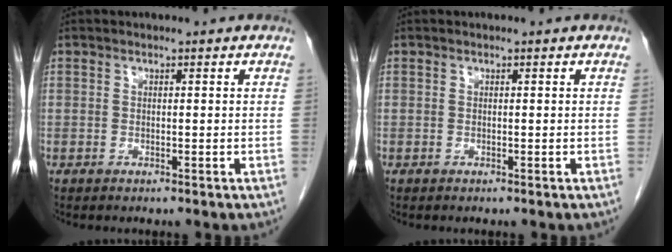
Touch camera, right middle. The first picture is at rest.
{"total": 0.0}